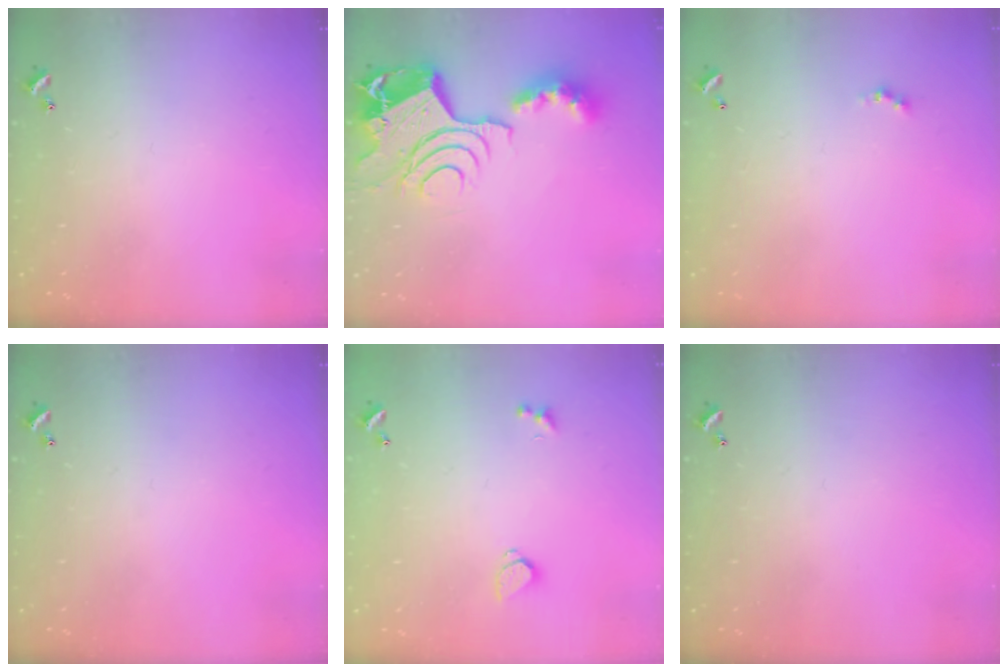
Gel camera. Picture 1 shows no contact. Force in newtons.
{"total": 14.6, "press": 14.5, "slide": 1.8}
{"total": 0.0}
{"total": 0.0}
{"total": 0.8, "press": 0.6, "slide": 0.4}
{"total": 0.0}